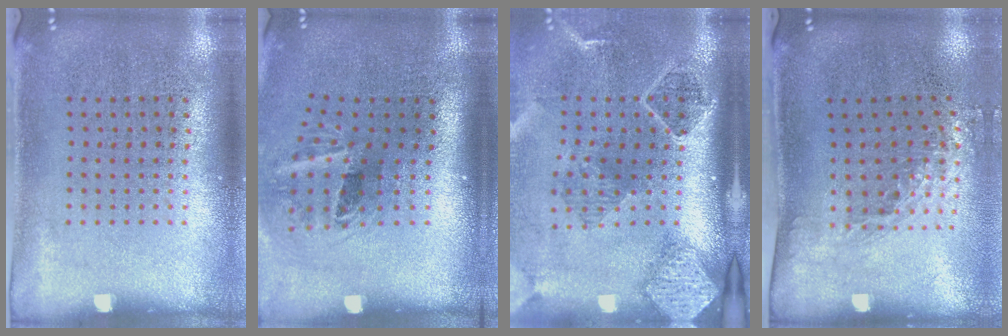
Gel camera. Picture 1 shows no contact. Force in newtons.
{"total": 2.0, "press": 1.2, "slide": 1.6}
{"total": 2.7, "press": 1.9, "slide": 2.0}
{"total": 1.5, "press": 1.1, "slide": 1.0}